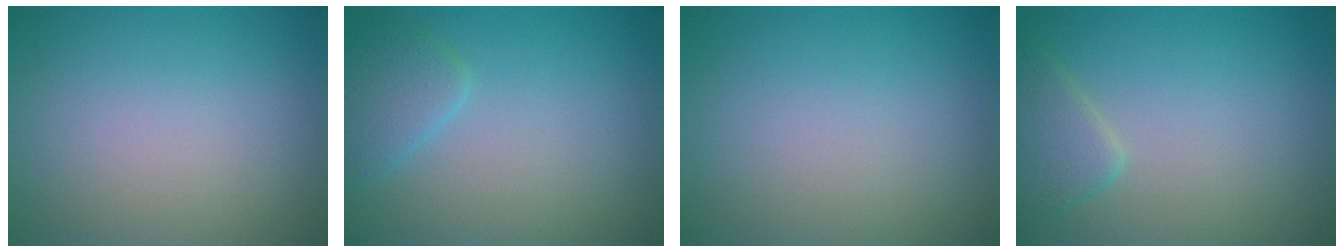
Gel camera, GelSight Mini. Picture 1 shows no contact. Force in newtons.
{"total": 2.2, "press": 2.2, "slide": 0.1}
{"total": 0.0}
{"total": 2.3, "press": 2.3, "slide": 0.1}